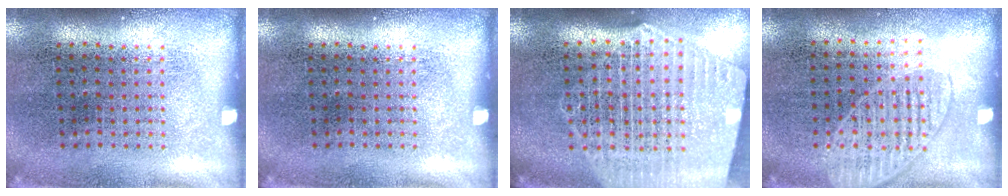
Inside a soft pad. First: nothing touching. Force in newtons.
{"total": 0.0}
{"total": 2.8, "press": 2.3, "slide": 1.5}
{"total": 1.3, "press": 1.2, "slide": 0.6}